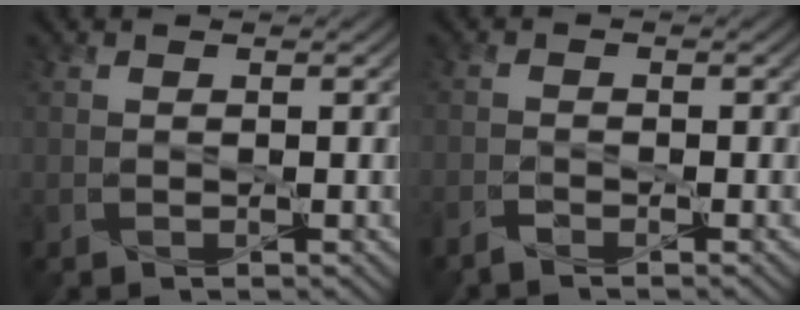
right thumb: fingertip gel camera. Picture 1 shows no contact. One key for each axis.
{"total": 1.6, "fx": -1.5, "fy": 0.2, "fz": 0.5, "tx": -0.013, "ty": -0.003, "tz": -0.036}